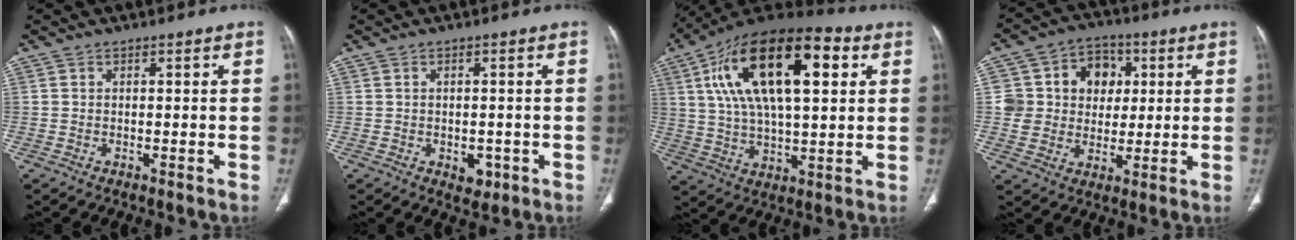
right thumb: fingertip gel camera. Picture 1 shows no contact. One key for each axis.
{"total": 3.0, "fx": -1.1, "fy": 2.1, "fz": 1.8, "tx": -0.009, "ty": 0.002, "tz": -0.008}
{"total": 25.0, "fx": 7.8, "fy": 11.1, "fz": 21.0, "tx": -0.356, "ty": 0.008, "tz": 0.124}
{"total": 12.7, "fx": 2.5, "fy": 11.4, "fz": 5.0, "tx": -0.028, "ty": 0.012, "tz": 0.044}